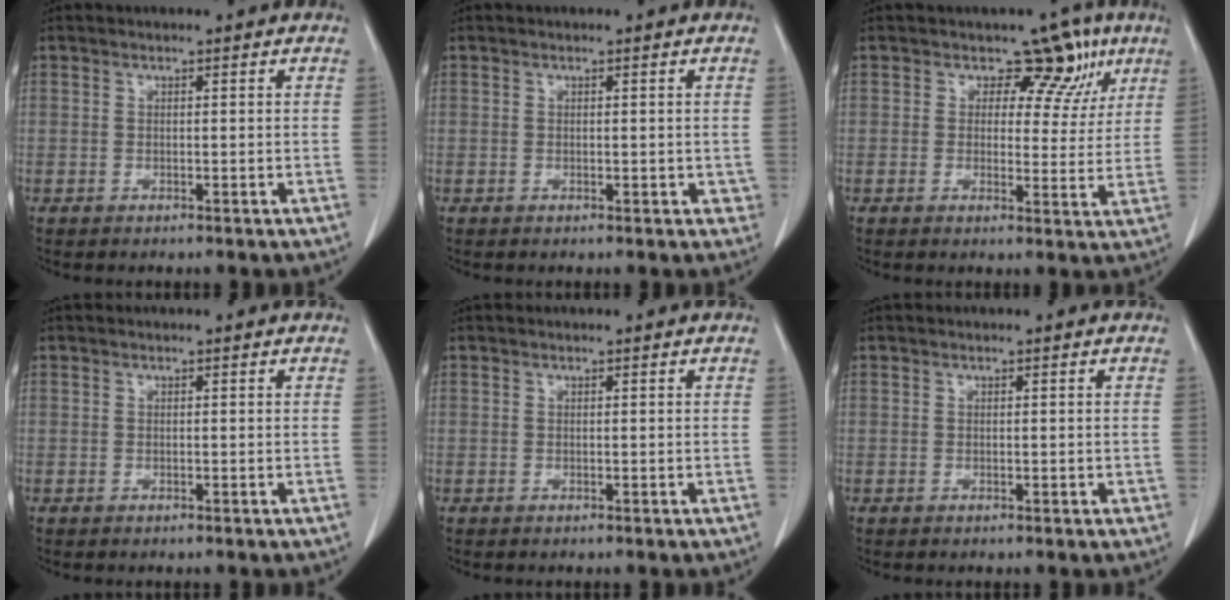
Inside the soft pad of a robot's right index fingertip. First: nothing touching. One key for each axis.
{"total": 1.5, "fx": -0.1, "fy": 0.8, "fz": 1.2, "tx": -0.011, "ty": 0.000, "tz": 0.000}
{"total": 7.2, "fx": 4.1, "fy": 5.1, "fz": 2.9, "tx": -0.012, "ty": 0.005, "tz": 0.037}
{"total": 0.0}
{"total": 0.0}
{"total": 0.7, "fx": -0.1, "fy": 0.2, "fz": 0.6, "tx": -0.012, "ty": -0.001, "tz": 0.001}